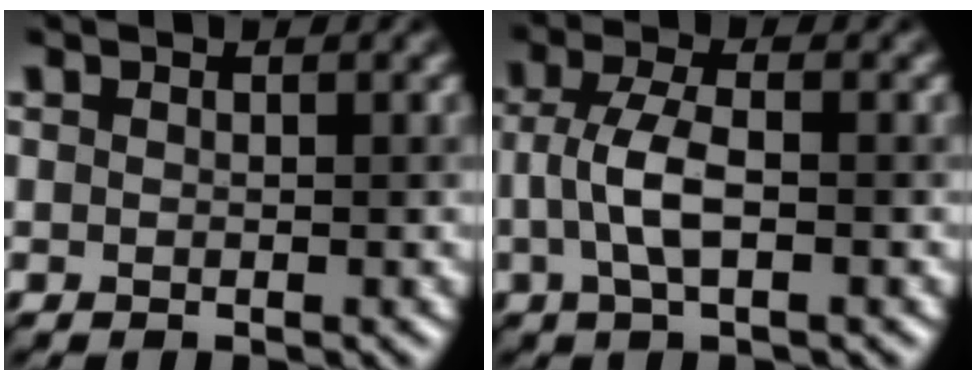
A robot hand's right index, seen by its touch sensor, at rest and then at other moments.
{"total": 3.6, "force": [-0.5, 1.2, 3.4], "torque": [-0.073, 0.004, -0.012]}